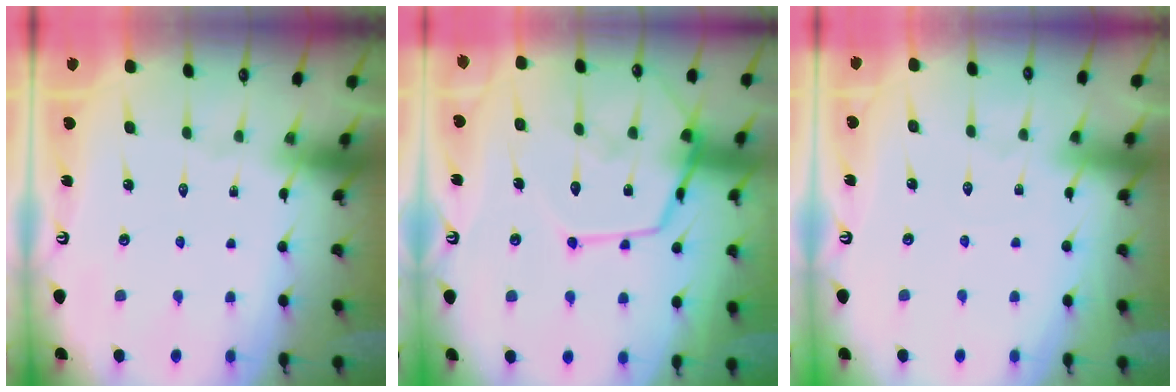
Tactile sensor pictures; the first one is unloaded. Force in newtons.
{"total": 16.3, "press": 16.3, "slide": 1.4}
{"total": 2.9, "press": 2.9, "slide": 0.3}